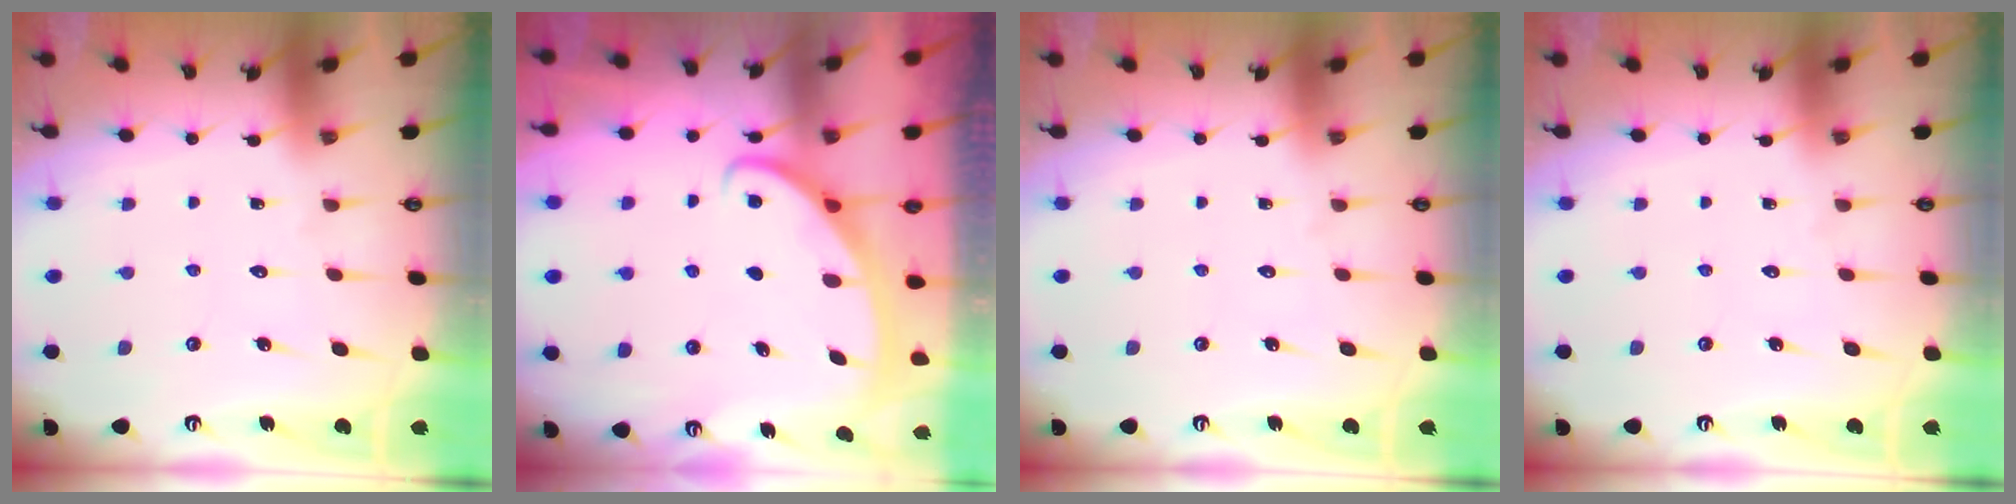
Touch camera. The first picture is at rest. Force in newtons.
{"total": 3.0, "press": 2.9, "slide": 0.4}
{"total": 0.0}
{"total": 0.0}